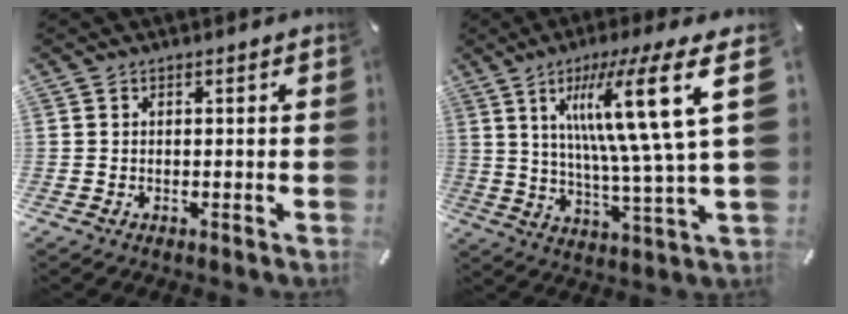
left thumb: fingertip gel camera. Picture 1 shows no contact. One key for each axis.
{"total": 22.4, "fx": 8.3, "fy": 2.7, "fz": 20.6, "tx": -0.353, "ty": -0.032, "tz": 0.110}